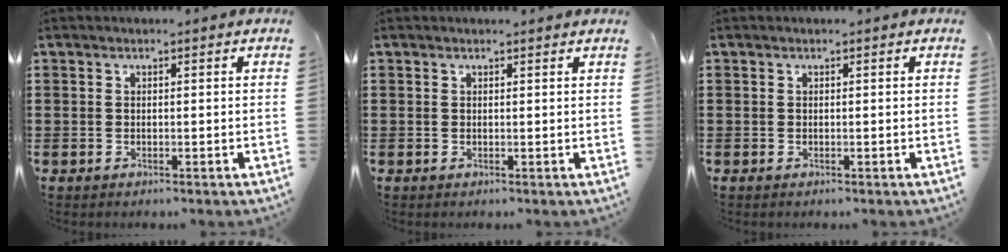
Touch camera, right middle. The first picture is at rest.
{"total": 0.0}
{"total": 0.0}